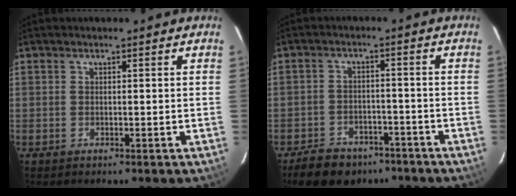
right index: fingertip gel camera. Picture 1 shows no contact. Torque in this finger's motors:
{"motor_torque": [0.99, -0.90, 0.48, 0.06]}